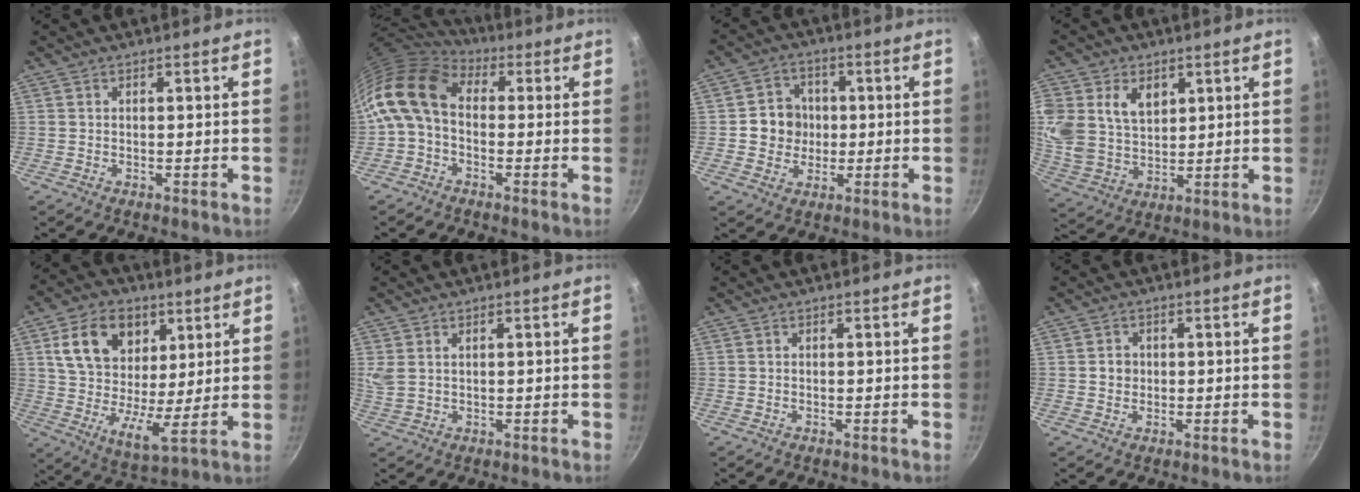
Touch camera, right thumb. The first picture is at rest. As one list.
[{"total": 12.6, "force": [0.2, 8.8, 9.0], "torque": [-0.166, 0.026, -0.018]}, {"total": 7.3, "force": [0.1, 6.8, 2.6], "torque": [-0.005, 0.009, -0.006]}, {"total": 15.5, "force": [5.1, 11.5, 9.0], "torque": [-0.196, -0.008, 0.107]}, {"total": 16.4, "force": [6.8, 10.5, 10.5], "torque": [-0.158, -0.025, 0.112]}, {"total": 3.5, "force": [1.5, 2.3, 2.2], "torque": [-0.040, -0.003, 0.036]}, {"total": 0.0}, {"total": 2.4, "force": [0.1, 2.2, 0.9], "torque": [-0.003, 0.006, 0.000]}]